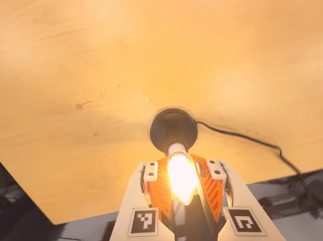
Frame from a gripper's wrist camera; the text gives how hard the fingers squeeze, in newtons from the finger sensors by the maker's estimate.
{"total": 16.9, "left": 15.8, "right": 18.0}